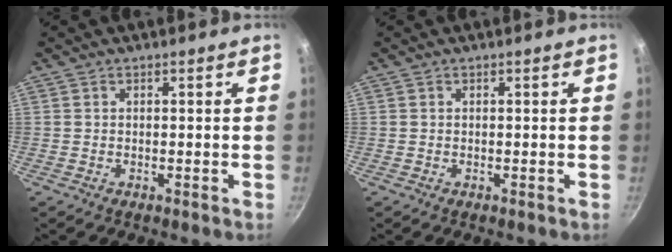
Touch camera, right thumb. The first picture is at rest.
{"total": 0.0}